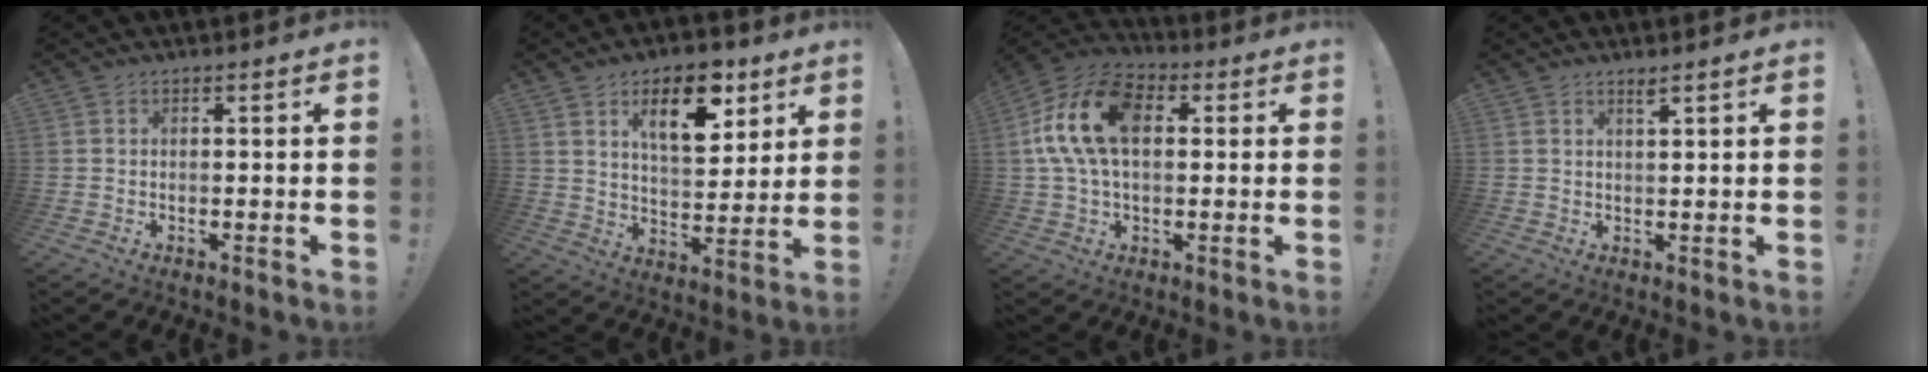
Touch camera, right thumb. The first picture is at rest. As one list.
[{"total": 14.5, "force": [7.6, 7.0, 10.2], "torque": [-0.143, -0.026, 0.127]}, {"total": 17.4, "force": [3.0, 10.8, 13.3], "torque": [-0.261, 0.009, 0.052]}, {"total": 1.7, "force": [1.3, -0.5, 1.0], "torque": [-0.019, -0.005, 0.022]}]